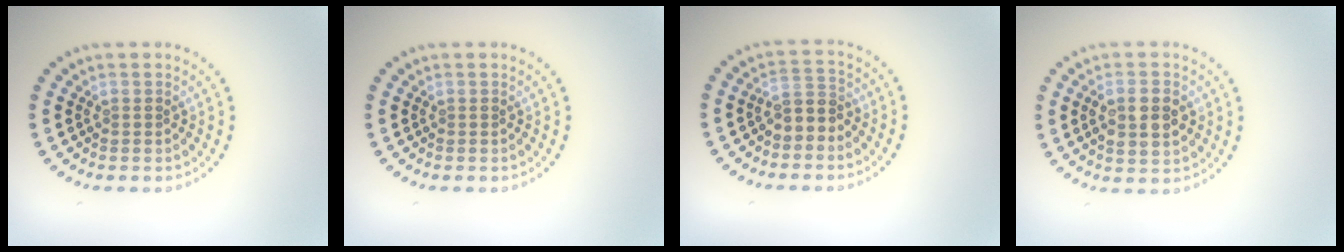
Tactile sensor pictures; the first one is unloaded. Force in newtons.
{"total": 0.0}
{"total": 2.4, "press": 2.1, "slide": 1.2}
{"total": 3.4, "press": 3.4, "slide": 0.5}